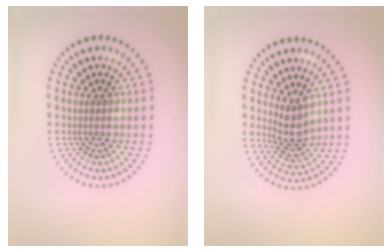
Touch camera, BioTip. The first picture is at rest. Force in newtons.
{"total": 2.6, "press": 2.0, "slide": 1.7}